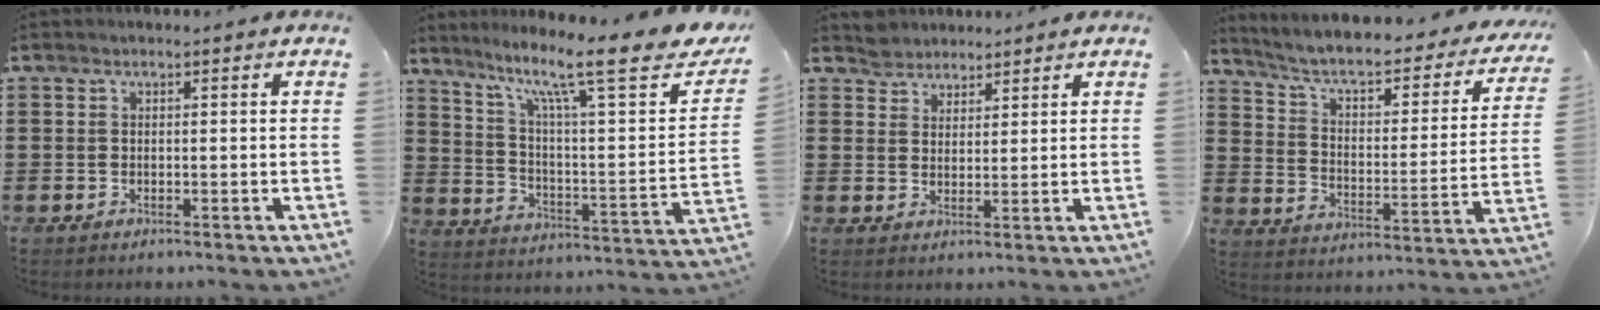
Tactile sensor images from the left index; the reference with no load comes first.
{"total": 14.1, "force": [10.0, 2.1, 9.7], "torque": [-0.178, -0.063, 0.153]}
{"total": 3.0, "force": [2.6, 1.4, -0.5], "torque": [-0.004, 0.006, 0.052]}
{"total": 5.1, "force": [4.2, 0.9, 2.7], "torque": [-0.073, -0.037, 0.063]}